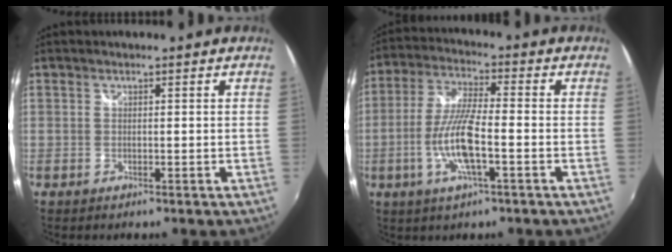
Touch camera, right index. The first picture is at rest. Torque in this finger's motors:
{"motor_torque": [1.69, -0.09, 0.87, 0.10]}